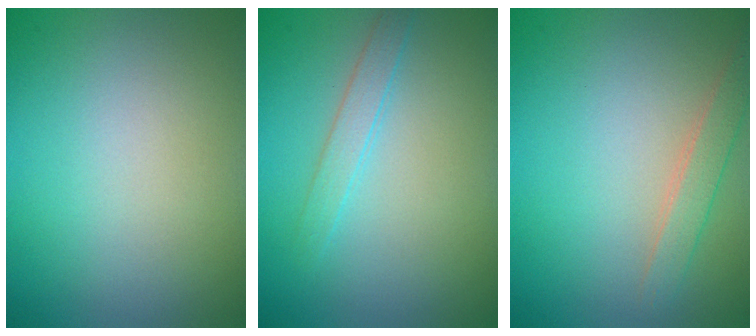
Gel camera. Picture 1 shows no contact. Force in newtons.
{"total": 1.5, "press": 1.5, "slide": 0.1}
{"total": 1.9, "press": 1.9, "slide": 0.1}